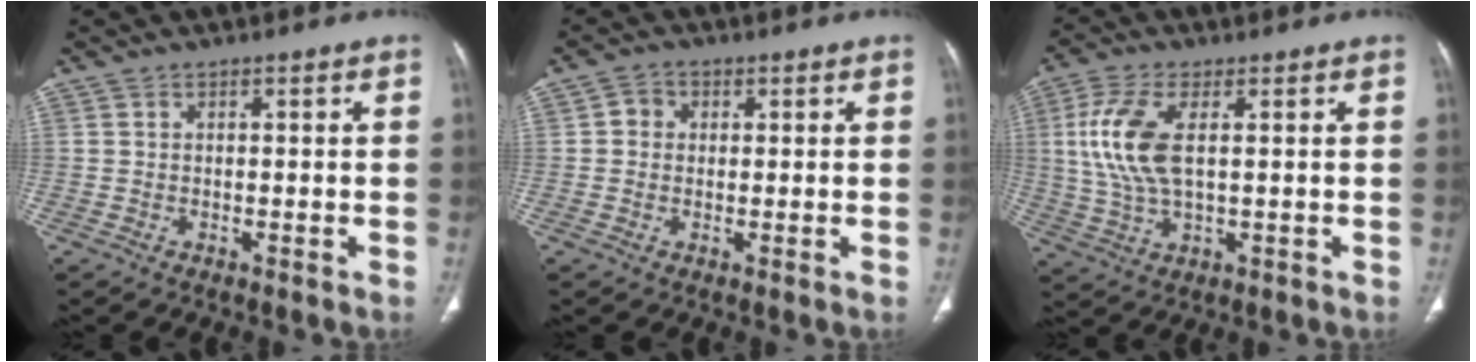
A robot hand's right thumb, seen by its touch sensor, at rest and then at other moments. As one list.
[{"total": 2.6, "force": [0.5, 2.4, 1.0], "torque": [-0.004, 0.007, 0.005]}, {"total": 10.9, "force": [1.9, 5.0, 9.5], "torque": [-0.220, -0.004, 0.040]}]